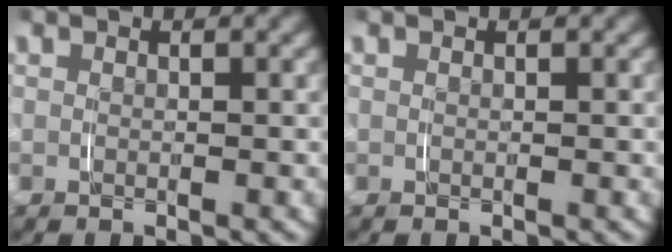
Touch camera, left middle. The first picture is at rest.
{"total": 0.0}